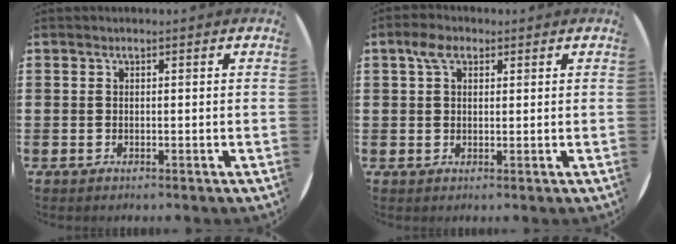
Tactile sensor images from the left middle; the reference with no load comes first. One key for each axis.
{"total": 3.3, "fx": 2.0, "fy": 1.9, "fz": 1.9, "tx": -0.033, "ty": 0.007, "tz": 0.034}